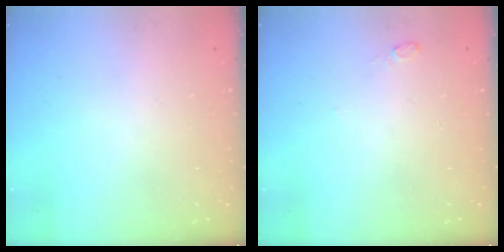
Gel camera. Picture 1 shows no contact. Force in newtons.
{"total": 4.3, "press": 3.7, "slide": 2.2}